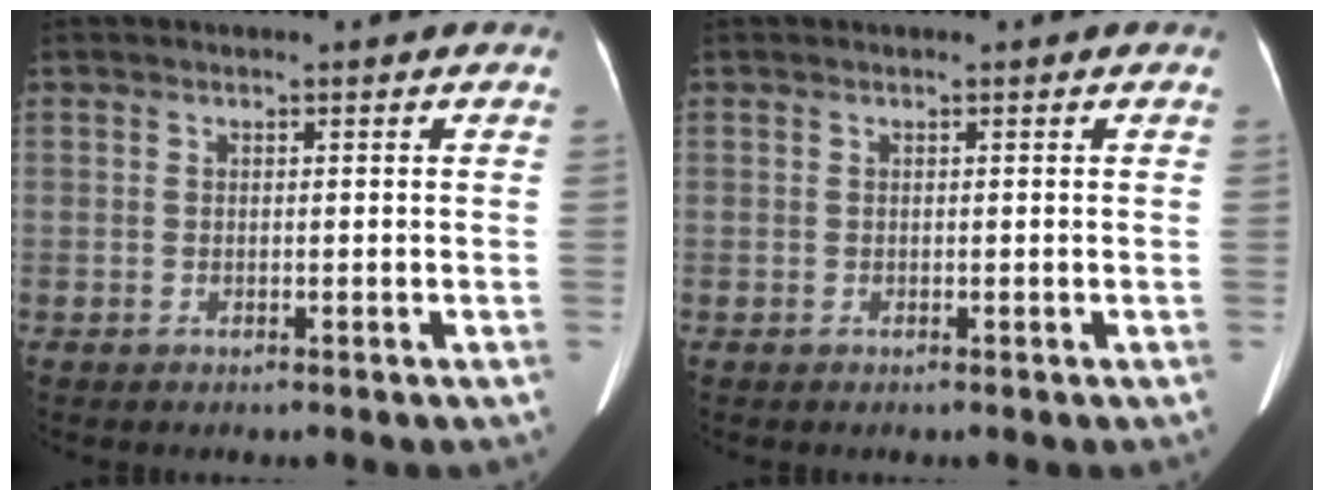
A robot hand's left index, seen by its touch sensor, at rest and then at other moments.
{"total": 0.0}